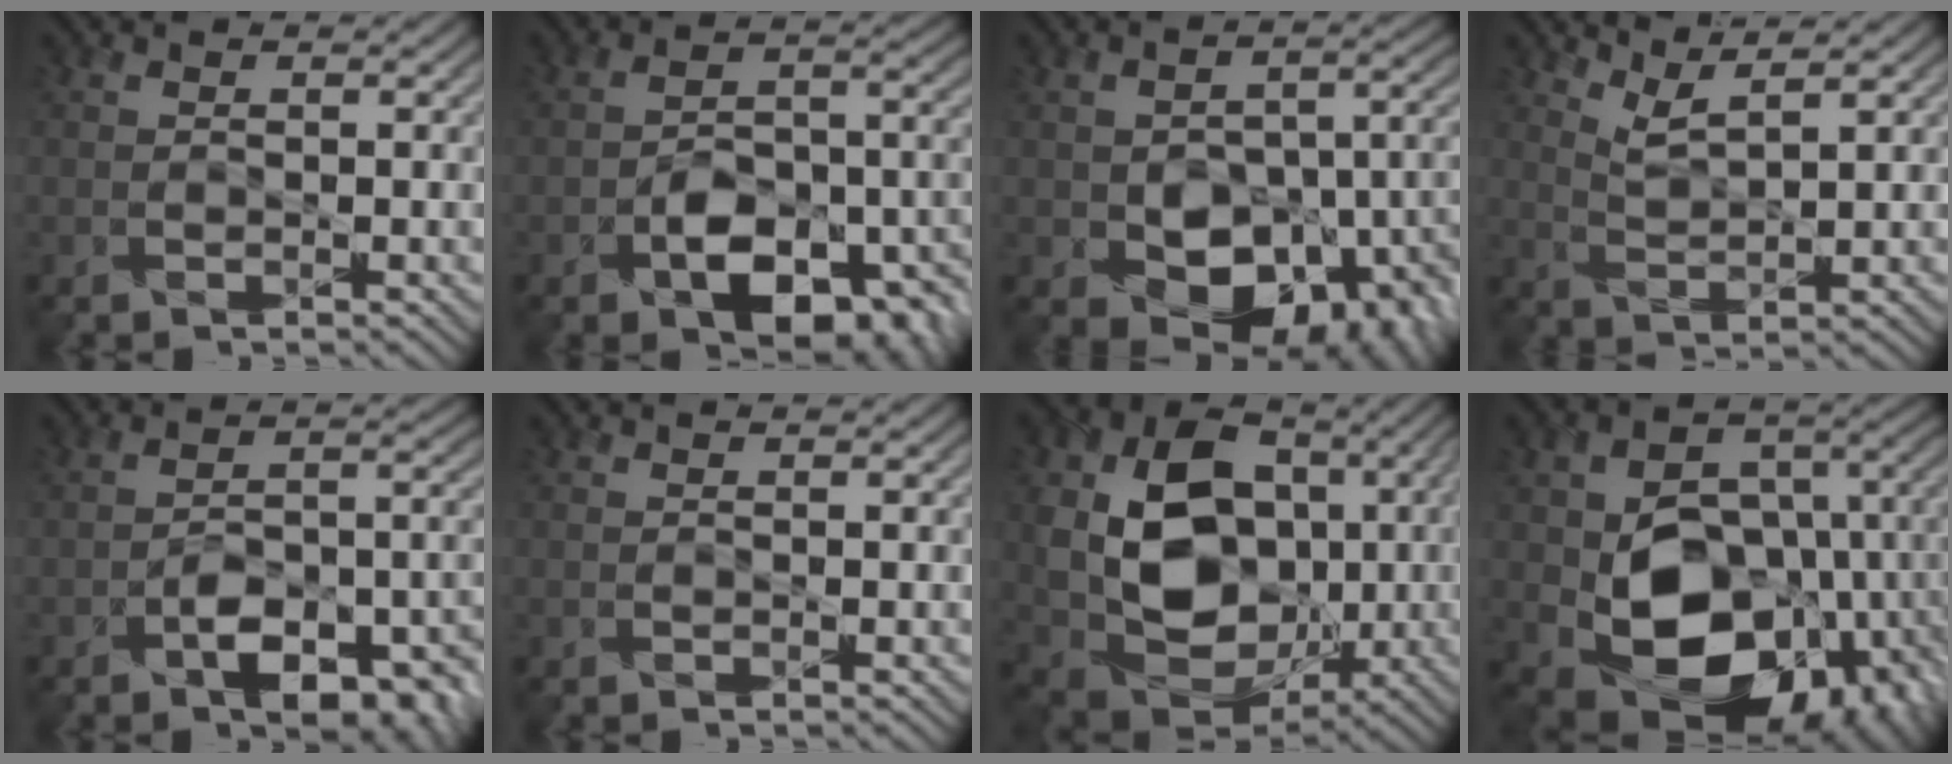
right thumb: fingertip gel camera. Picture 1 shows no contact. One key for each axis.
{"total": 10.6, "fx": -5.4, "fy": 5.9, "fz": 7.0, "tx": -0.113, "ty": -0.013, "tz": -0.092}
{"total": 14.3, "fx": -5.4, "fy": 9.0, "fz": 9.7, "tx": -0.147, "ty": -0.025, "tz": -0.081}
{"total": 3.7, "fx": 3.0, "fy": 0.5, "fz": 2.1, "tx": -0.048, "ty": 0.003, "tz": 0.067}
{"total": 9.6, "fx": -5.0, "fy": 4.7, "fz": 6.7, "tx": -0.099, "ty": -0.005, "tz": -0.090}
{"total": 0.0}
{"total": 13.7, "fx": 0.5, "fy": 10.2, "fz": 9.2, "tx": -0.188, "ty": -0.009, "tz": 0.017}
{"total": 16.2, "fx": -4.5, "fy": 11.7, "fz": 10.3, "tx": -0.169, "ty": -0.044, "tz": -0.061}